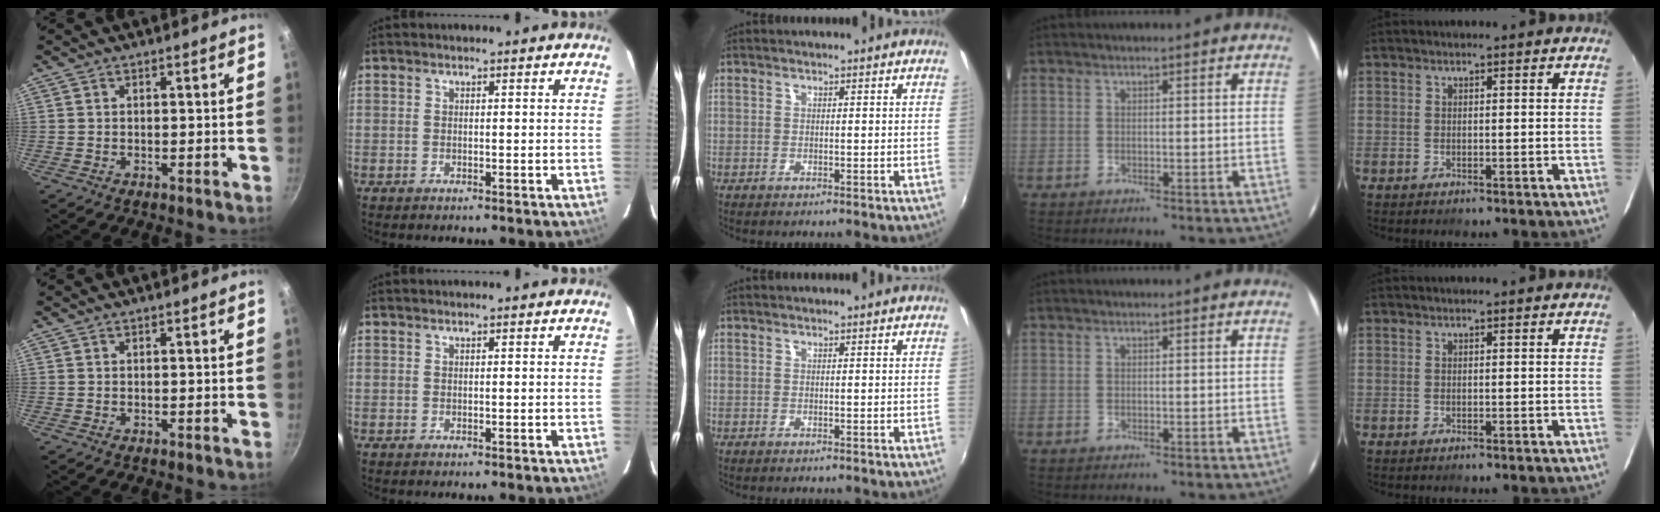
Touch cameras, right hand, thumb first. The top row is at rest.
{}